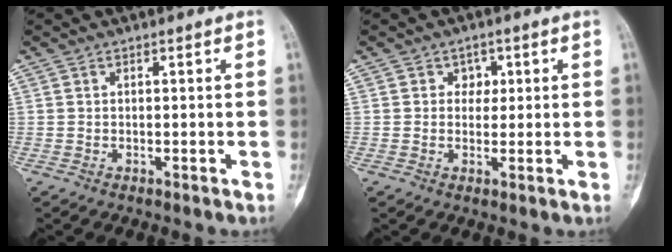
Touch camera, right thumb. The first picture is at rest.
{"total": 2.5, "force": [0.8, 2.1, 1.0], "torque": [0.012, -0.001, 0.006]}